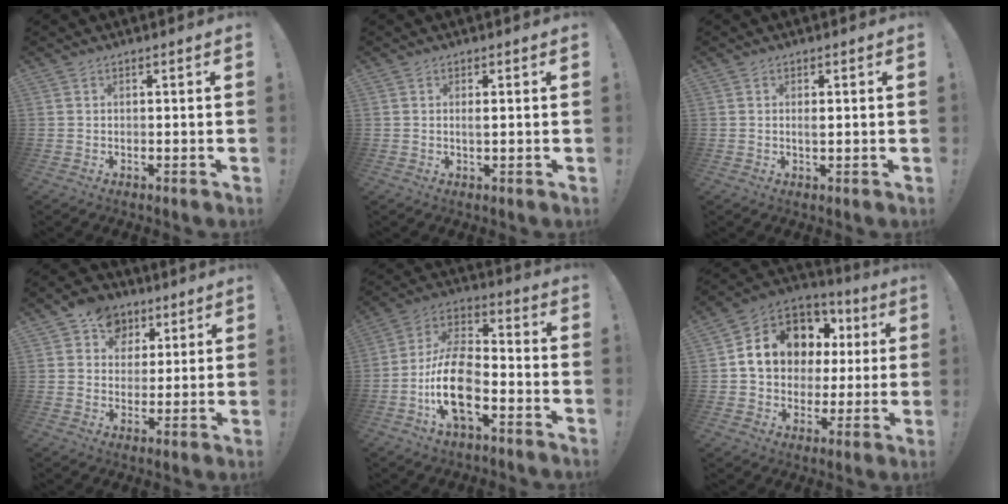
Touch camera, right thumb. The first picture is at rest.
{"total": 1.2, "force": [0.2, 0.2, 1.2], "torque": [-0.021, -0.002, 0.002]}
{"total": 1.4, "force": [0.1, 0.5, 1.3], "torque": [-0.023, -0.002, 0.002]}
{"total": 10.0, "force": [4.6, 8.5, 2.4], "torque": [-0.034, -0.020, 0.093]}
{"total": 17.2, "force": [-6.7, 8.9, 13.1], "torque": [-0.270, 0.035, -0.109]}
{"total": 14.6, "force": [4.7, 11.6, 7.5], "torque": [-0.118, -0.021, 0.101]}